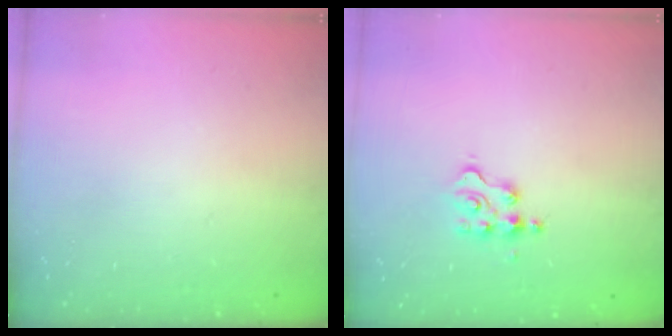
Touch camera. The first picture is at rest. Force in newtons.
{"total": 4.1, "press": 4.1, "slide": 0.5}